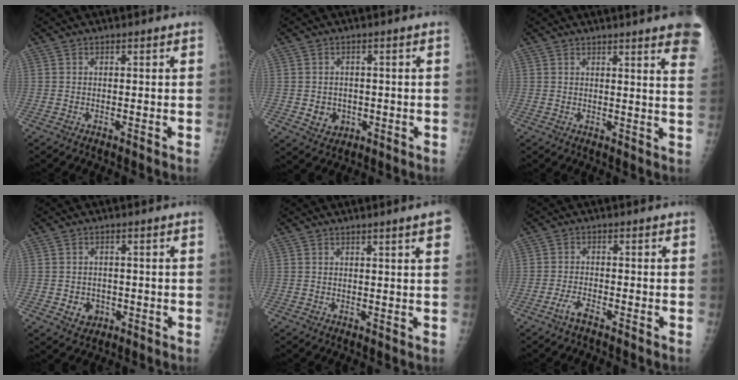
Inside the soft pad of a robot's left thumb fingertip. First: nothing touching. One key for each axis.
{"total": 3.7, "fx": -0.7, "fy": 3.3, "fz": 1.7, "tx": -0.012, "ty": 0.002, "tz": 0.001}
{"total": 12.3, "fx": 9.2, "fy": 1.0, "fz": 8.2, "tx": -0.080, "ty": -0.038, "tz": 0.087}
{"total": 3.5, "fx": -0.8, "fy": 3.0, "fz": 1.4, "tx": -0.008, "ty": 0.003, "tz": -0.002}
{"total": 3.8, "fx": 2.3, "fy": 0.0, "fz": 3.0, "tx": -0.035, "ty": -0.004, "tz": 0.029}
{"total": 2.4, "fx": -1.8, "fy": 0.4, "fz": 1.6, "tx": -0.043, "ty": 0.007, "tz": -0.038}